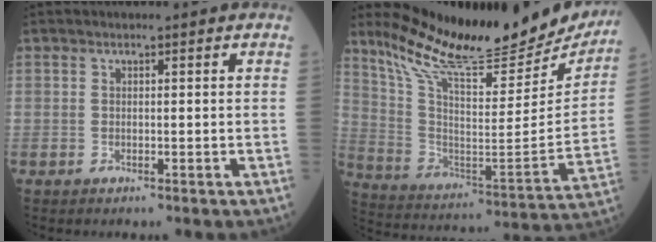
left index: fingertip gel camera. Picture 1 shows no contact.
{"total": 26.0, "force": [23.0, 4.7, 11.2], "torque": [-0.194, -0.067, 0.336]}